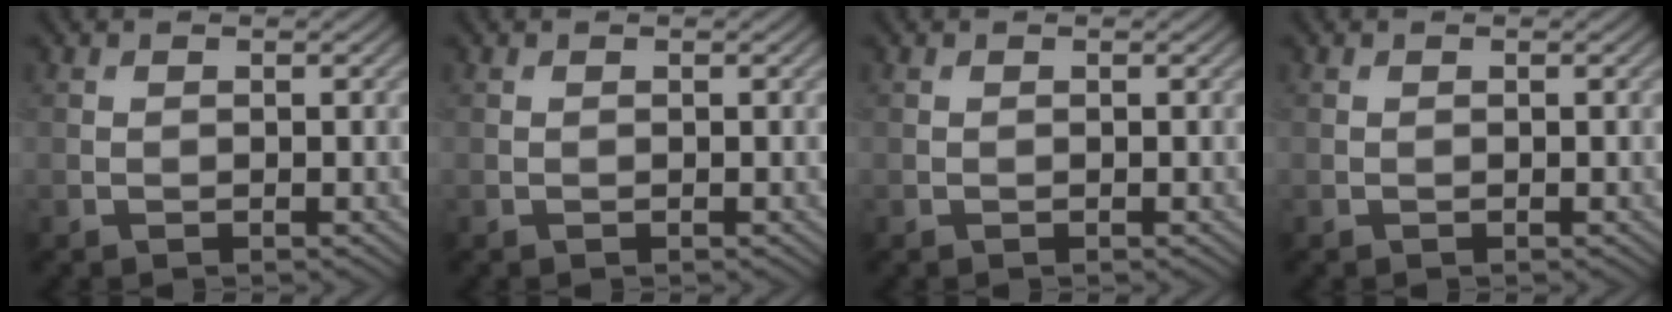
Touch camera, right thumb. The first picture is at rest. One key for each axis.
{"total": 0.0}
{"total": 0.0}
{"total": 0.0}